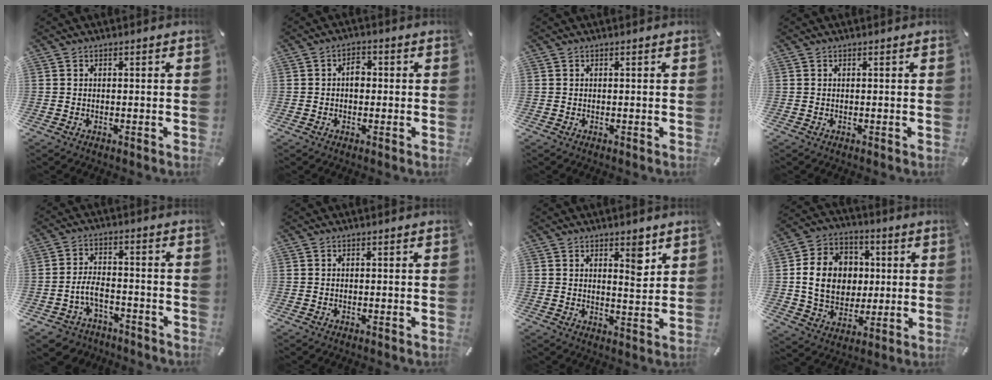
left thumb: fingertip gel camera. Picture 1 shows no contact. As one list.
[{"total": 3.5, "force": [-0.1, 2.4, 2.5], "torque": [-0.025, 0.002, -0.010]}, {"total": 0.0}, {"total": 0.0}, {"total": 6.4, "force": [-3.1, 4.4, 3.5], "torque": [-0.077, 0.013, -0.062]}, {"total": 0.0}, {"total": 5.7, "force": [3.6, 2.5, 3.7], "torque": [-0.033, -0.026, 0.053]}, {"total": 14.7, "force": [0.9, 12.6, 7.5], "torque": [-0.156, 0.016, 0.021]}]